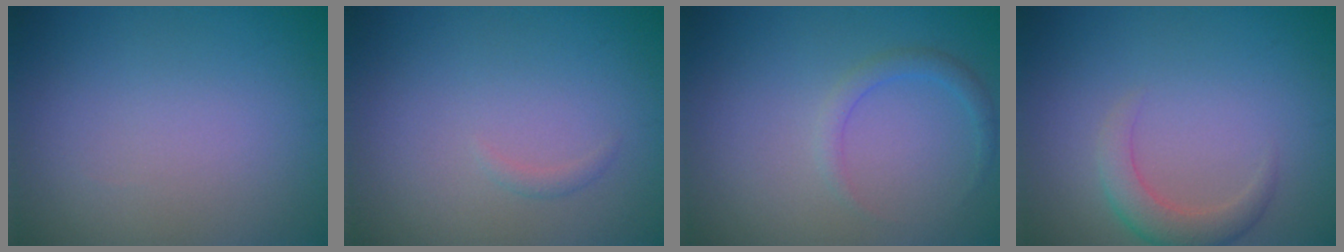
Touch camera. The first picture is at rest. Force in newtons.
{"total": 0.6, "press": 0.6, "slide": 0.1}
{"total": 1.4, "press": 1.4, "slide": 0.2}
{"total": 2.6, "press": 2.6, "slide": 0.1}